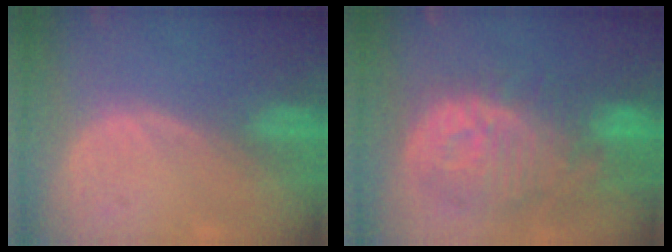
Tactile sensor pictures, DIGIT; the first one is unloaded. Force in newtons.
{"total": 12.1, "press": 11.0, "slide": 5.1}